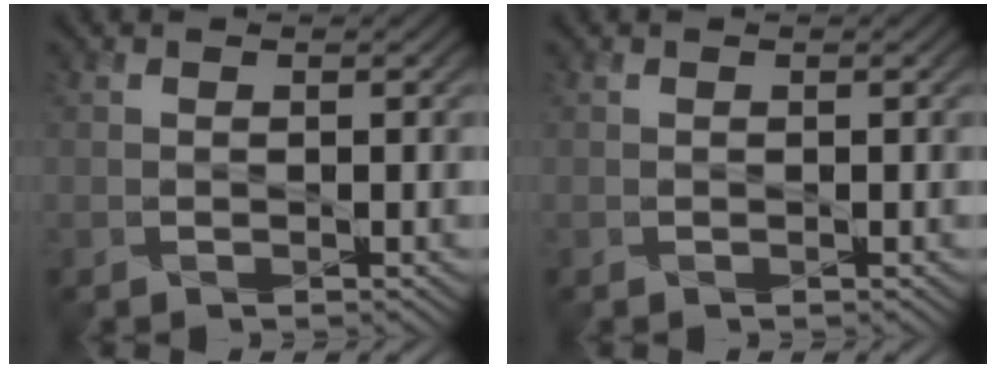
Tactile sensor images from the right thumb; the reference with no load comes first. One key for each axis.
{"total": 0.0}